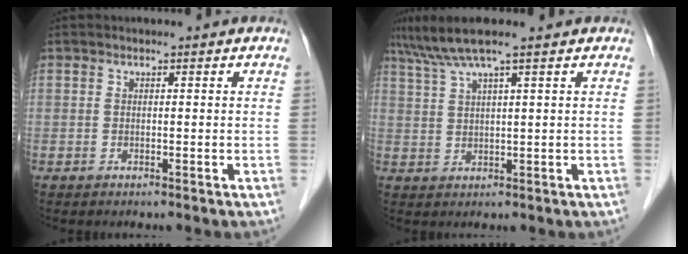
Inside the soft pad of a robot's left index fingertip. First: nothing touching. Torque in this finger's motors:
{"motor_torque": [0.80, -0.75, 0.16, 0.07]}